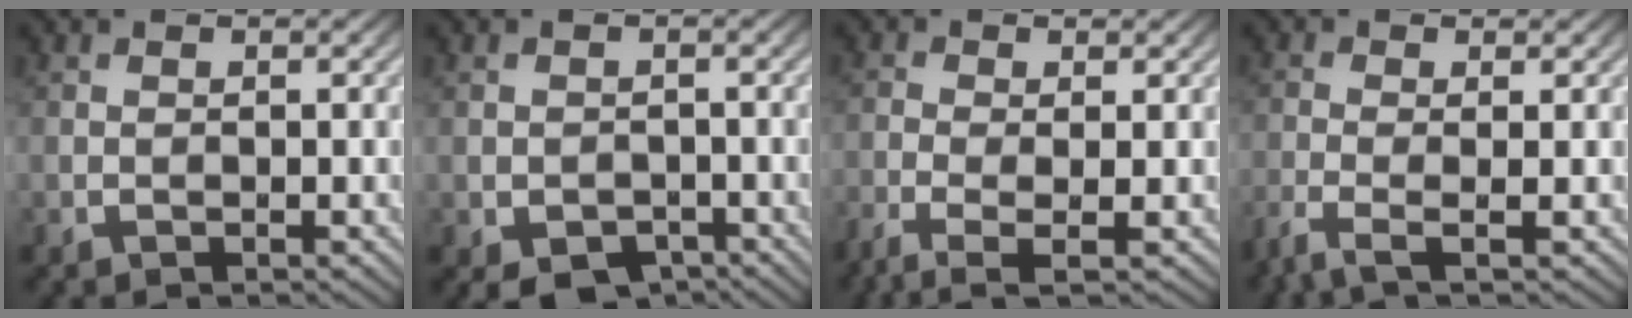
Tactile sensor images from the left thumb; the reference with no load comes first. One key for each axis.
{"total": 3.2, "fx": -2.2, "fy": 1.9, "fz": 1.3, "tx": -0.017, "ty": -0.006, "tz": -0.035}
{"total": 4.1, "fx": -2.3, "fy": 1.3, "fz": 3.1, "tx": -0.078, "ty": -0.010, "tz": -0.049}
{"total": 3.0, "fx": -1.8, "fy": 0.6, "fz": 2.3, "tx": -0.052, "ty": -0.005, "tz": -0.049}